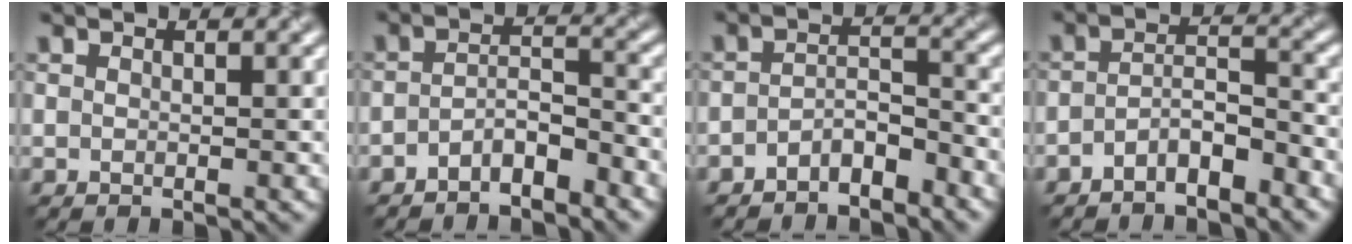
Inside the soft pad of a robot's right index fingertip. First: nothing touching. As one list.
[{"total": 3.2, "force": [-2.4, 0.9, 1.9], "torque": [-0.037, 0.009, -0.050]}, {"total": 3.1, "force": [-2.5, 0.9, 1.6], "torque": [-0.031, 0.010, -0.052]}, {"total": 3.5, "force": [-2.5, 1.0, 2.2], "torque": [-0.042, 0.009, -0.050]}]